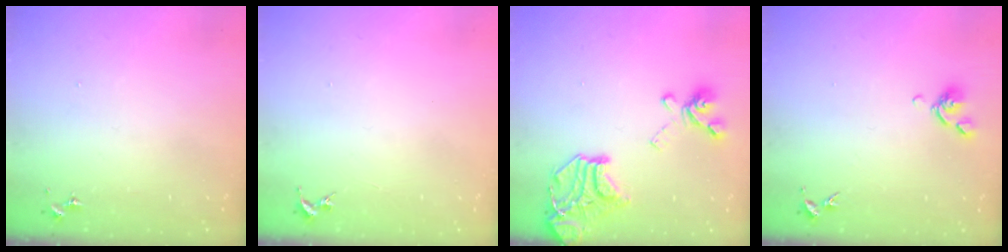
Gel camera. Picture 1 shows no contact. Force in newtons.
{"total": 0.0}
{"total": 18.3, "press": 18.1, "slide": 2.4}
{"total": 6.8, "press": 6.7, "slide": 0.9}